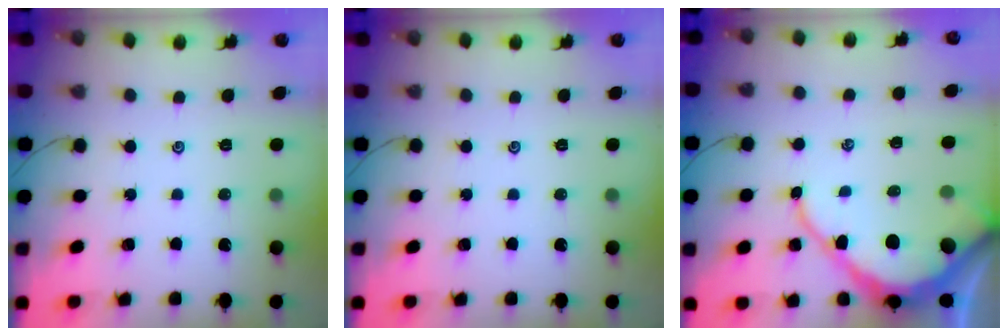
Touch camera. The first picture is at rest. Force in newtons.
{"total": 0.0}
{"total": 10.2, "press": 10.1, "slide": 1.1}